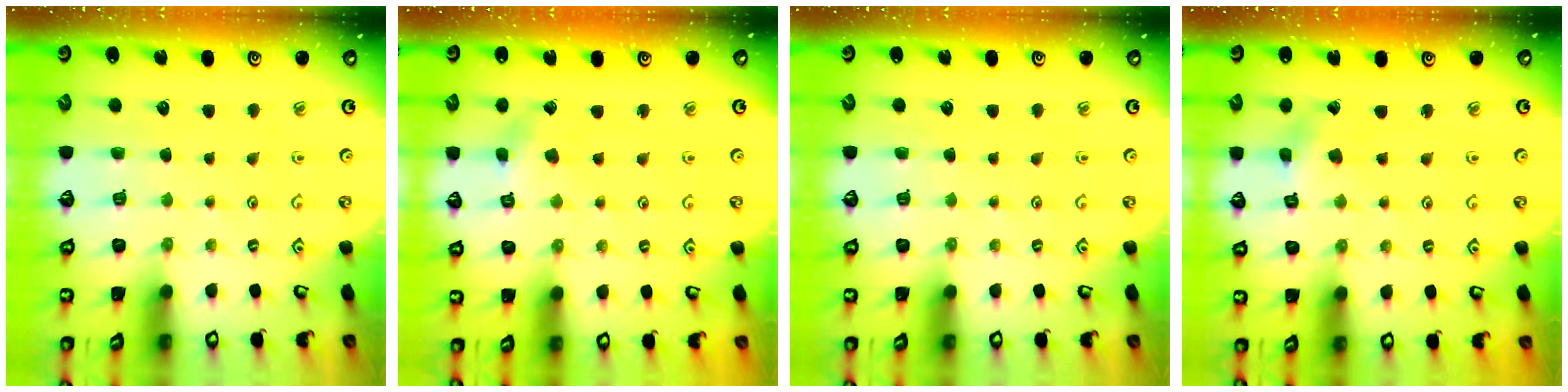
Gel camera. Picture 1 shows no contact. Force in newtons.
{"total": 3.4, "press": 3.4, "slide": 0.4}
{"total": 0.0}
{"total": 2.2, "press": 2.2, "slide": 0.2}